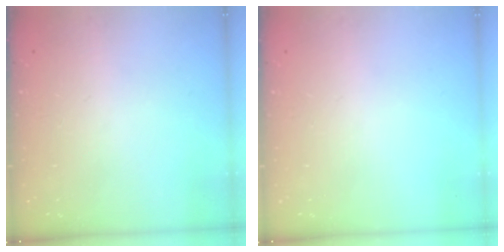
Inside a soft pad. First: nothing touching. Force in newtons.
{"total": 0.0}